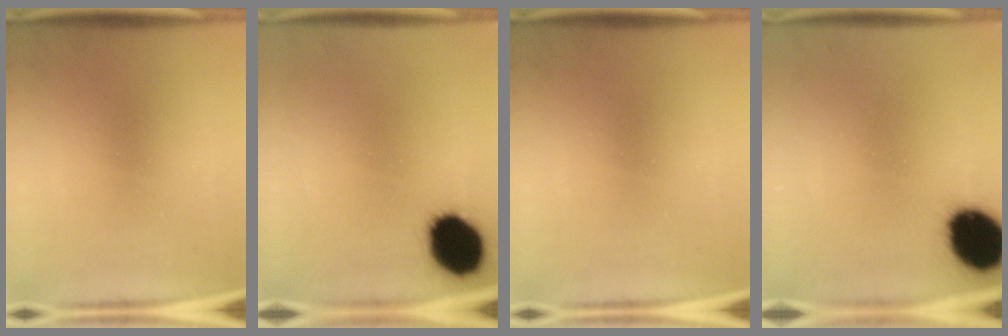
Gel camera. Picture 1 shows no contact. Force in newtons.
{"total": 13.4}
{"total": 0.0}
{"total": 15.4}